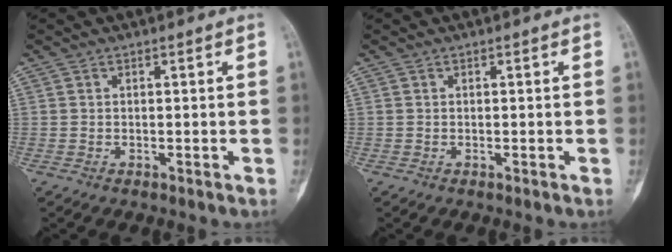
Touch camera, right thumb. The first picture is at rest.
{"total": 0.0}